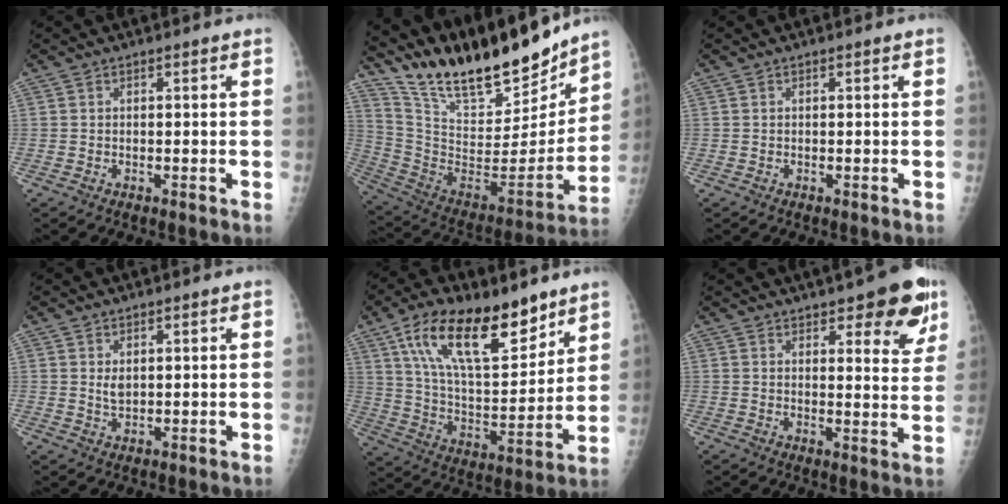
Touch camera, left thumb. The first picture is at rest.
{"total": 27.1, "force": [22.5, 8.2, 12.7], "torque": [-0.185, -0.098, 0.374]}
{"total": 0.0}
{"total": 2.2, "force": [0.9, 1.3, 1.5], "torque": [-0.021, -0.009, 0.020]}
{"total": 22.1, "force": [13.3, 9.2, 15.0], "torque": [-0.223, -0.054, 0.240]}
{"total": 11.1, "force": [6.8, 3.8, 7.9], "torque": [-0.058, -0.034, 0.085]}